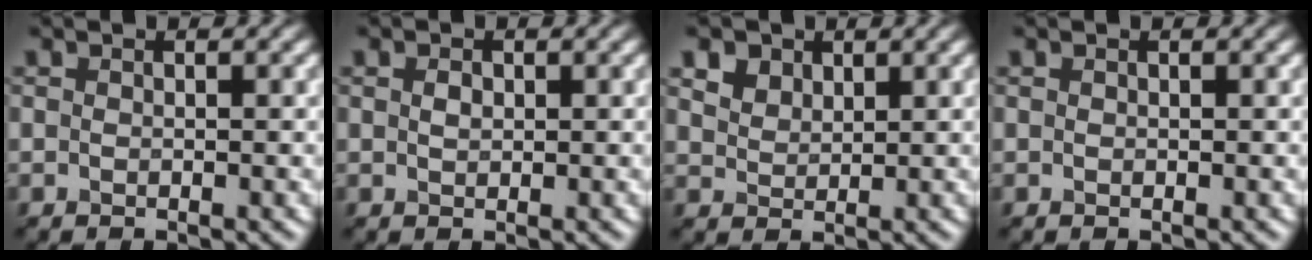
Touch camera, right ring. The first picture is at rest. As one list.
[{"total": 0.5, "force": [-0.3, -0.3, -0.4], "torque": [-0.011, 0.003, 0.018]}, {"total": 3.3, "force": [2.7, 1.7, 0.8], "torque": [-0.053, 0.013, 0.068]}, {"total": 0.0}]